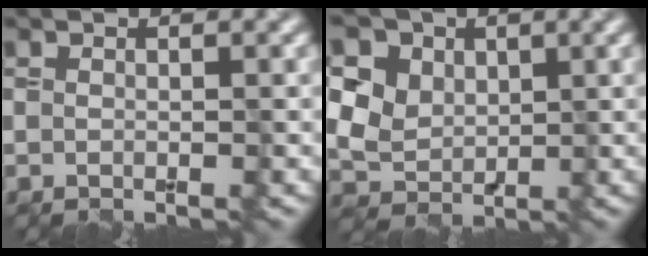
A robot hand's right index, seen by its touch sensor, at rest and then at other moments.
{"total": 10.4, "force": [4.6, 7.9, 5.0], "torque": [-0.108, 0.026, 0.065]}